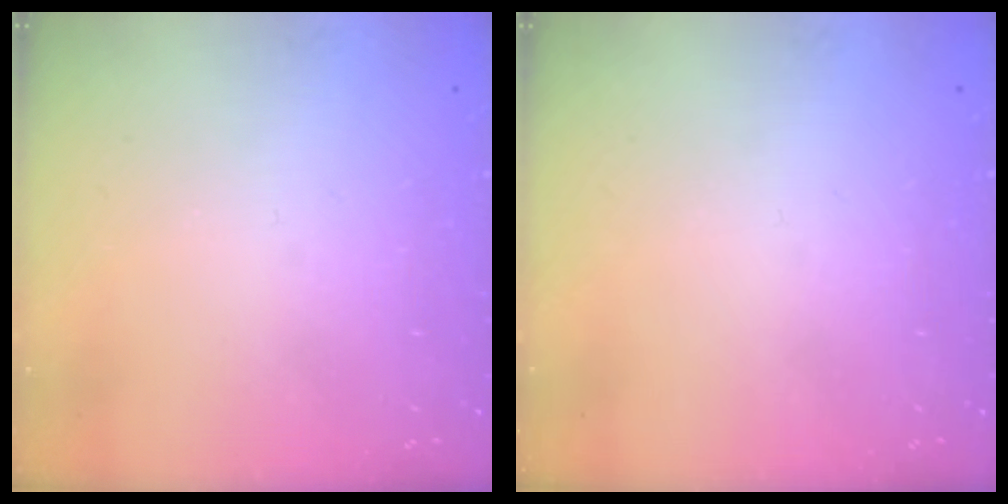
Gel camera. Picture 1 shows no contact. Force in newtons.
{"total": 0.0}